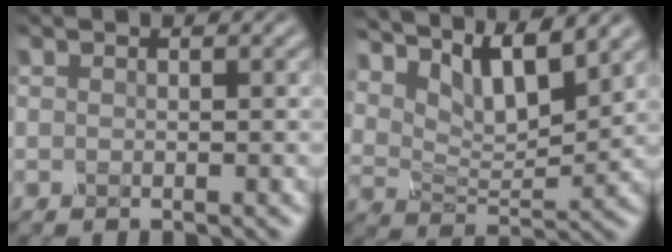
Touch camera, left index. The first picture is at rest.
{"total": 8.8, "force": [5.7, 3.2, 5.9], "torque": [-0.113, 0.002, 0.096]}